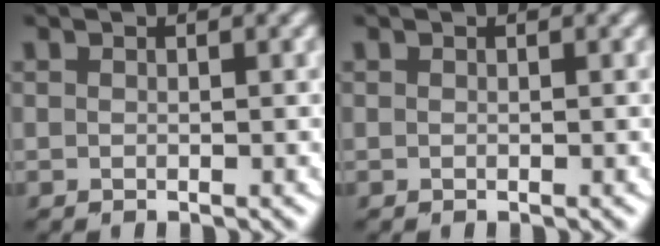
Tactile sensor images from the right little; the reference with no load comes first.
{"total": 0.0}